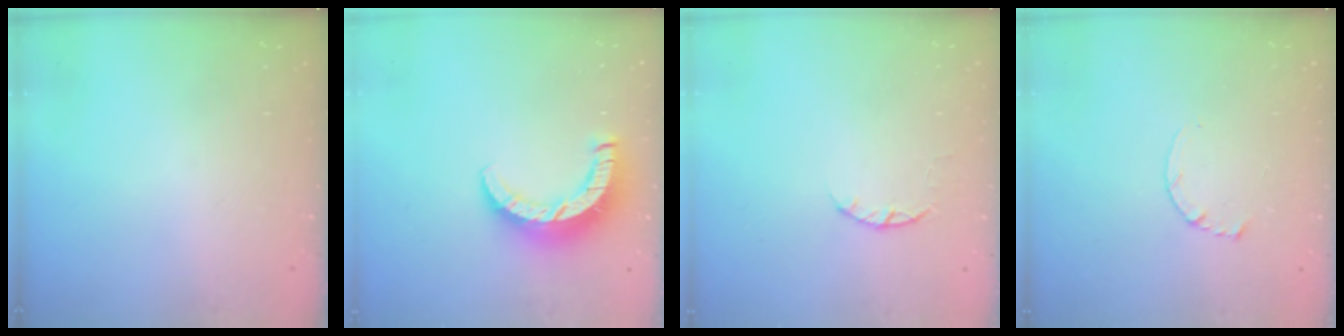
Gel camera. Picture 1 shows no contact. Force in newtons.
{"total": 9.4, "press": 9.4, "slide": 0.8}
{"total": 2.5, "press": 2.4, "slide": 0.4}
{"total": 3.5, "press": 3.5, "slide": 0.4}